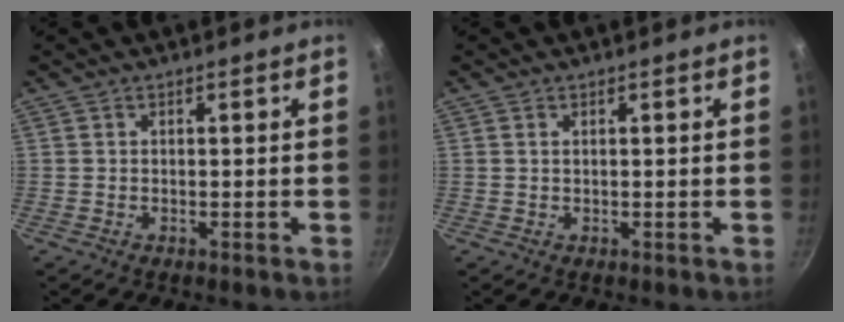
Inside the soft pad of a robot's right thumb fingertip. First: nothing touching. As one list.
[{"total": 0.5, "force": [0.3, 0.2, 0.4], "torque": [-0.010, 0.000, 0.007]}]